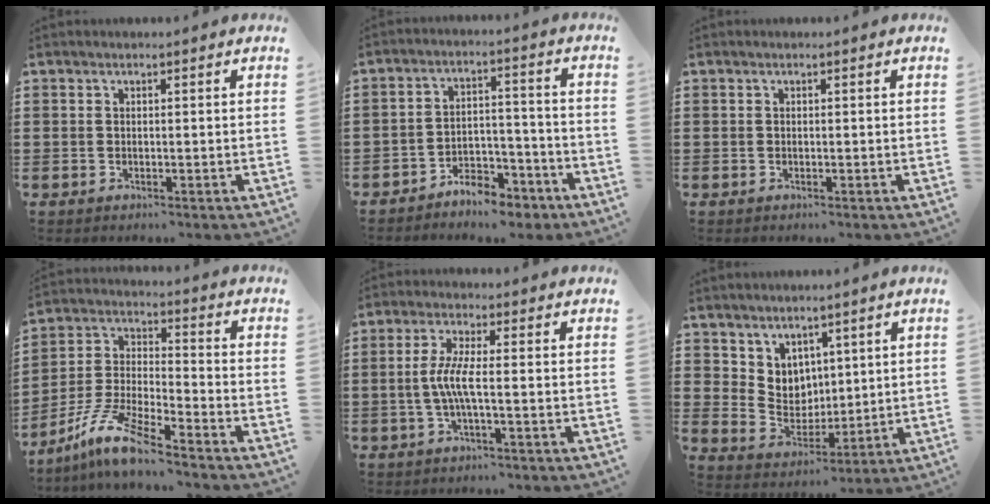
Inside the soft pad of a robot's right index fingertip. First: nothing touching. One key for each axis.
{"total": 5.5, "fx": -5.1, "fy": 1.7, "fz": 1.2, "tx": -0.017, "ty": 0.019, "tz": -0.099}
{"total": 0.0}
{"total": 9.4, "fx": -7.7, "fy": 0.4, "fz": 5.3, "tx": -0.127, "ty": -0.004, "tz": -0.159}
{"total": 5.0, "fx": -0.8, "fy": 0.6, "fz": 4.9, "tx": -0.110, "ty": -0.008, "tz": -0.026}
{"total": 5.7, "fx": 3.7, "fy": 4.3, "fz": 0.4, "tx": -0.036, "ty": -0.008, "tz": 0.071}